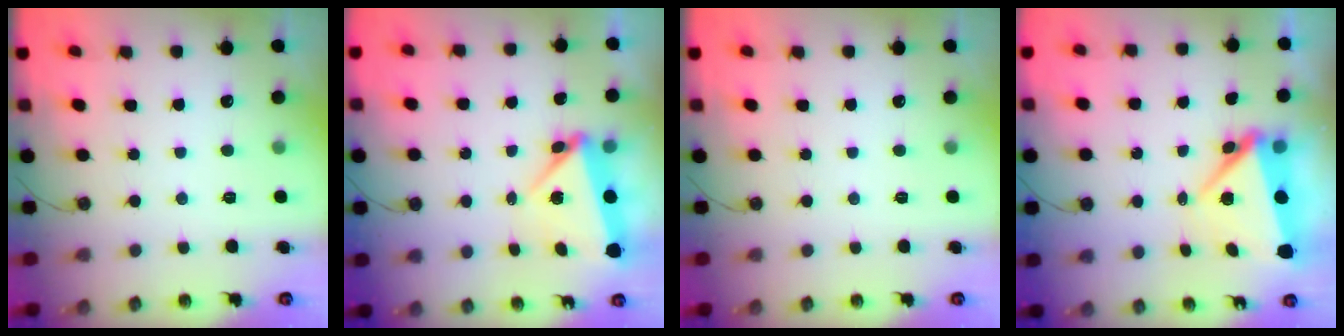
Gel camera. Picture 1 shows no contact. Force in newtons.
{"total": 5.7, "press": 5.7, "slide": 0.3}
{"total": 0.0}
{"total": 7.5, "press": 7.4, "slide": 1.3}